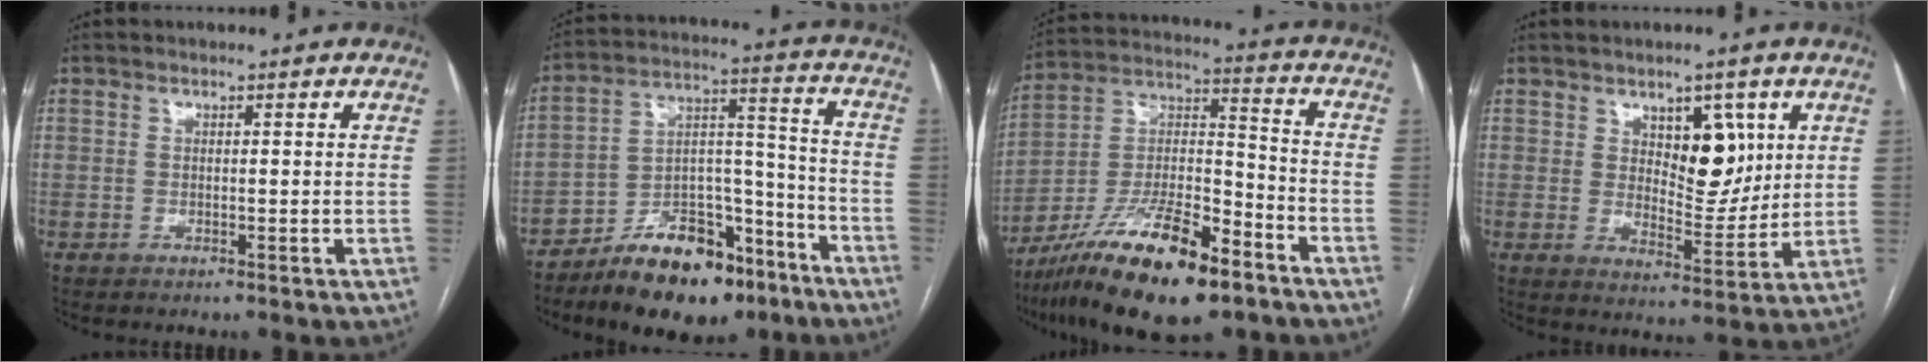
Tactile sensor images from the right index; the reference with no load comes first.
{"total": 17.1, "force": [-12.1, 6.9, 9.8], "torque": [-0.156, 0.036, -0.194]}
{"total": 20.7, "force": [-13.5, 5.0, 14.9], "torque": [-0.271, -0.005, -0.236]}
{"total": 8.1, "force": [3.1, 4.0, 6.2], "torque": [-0.088, 0.003, 0.056]}